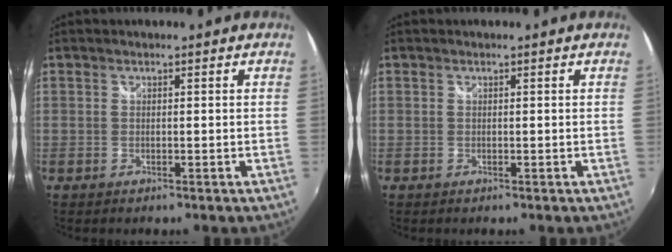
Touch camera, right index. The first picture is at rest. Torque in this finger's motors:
{"motor_torque": [-0.02, 0.03, -0.01, 0.01]}